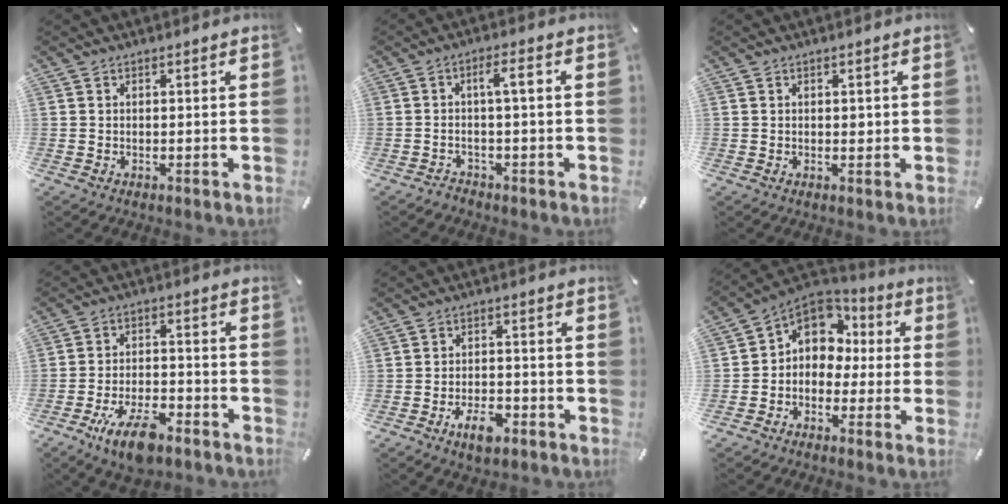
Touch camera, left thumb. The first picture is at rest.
{"total": 3.9, "force": [-0.7, 1.0, 3.7], "torque": [-0.073, 0.016, -0.019]}
{"total": 0.9, "force": [0.2, 0.7, 0.5], "torque": [-0.011, 0.001, 0.003]}
{"total": 11.4, "force": [-7.3, 4.7, 7.5], "torque": [-0.140, 0.039, -0.130]}
{"total": 6.8, "force": [-4.0, 3.4, 4.3], "torque": [-0.082, 0.017, -0.073]}
{"total": 9.0, "force": [1.9, 7.9, 4.0], "torque": [-0.090, -0.001, 0.040]}